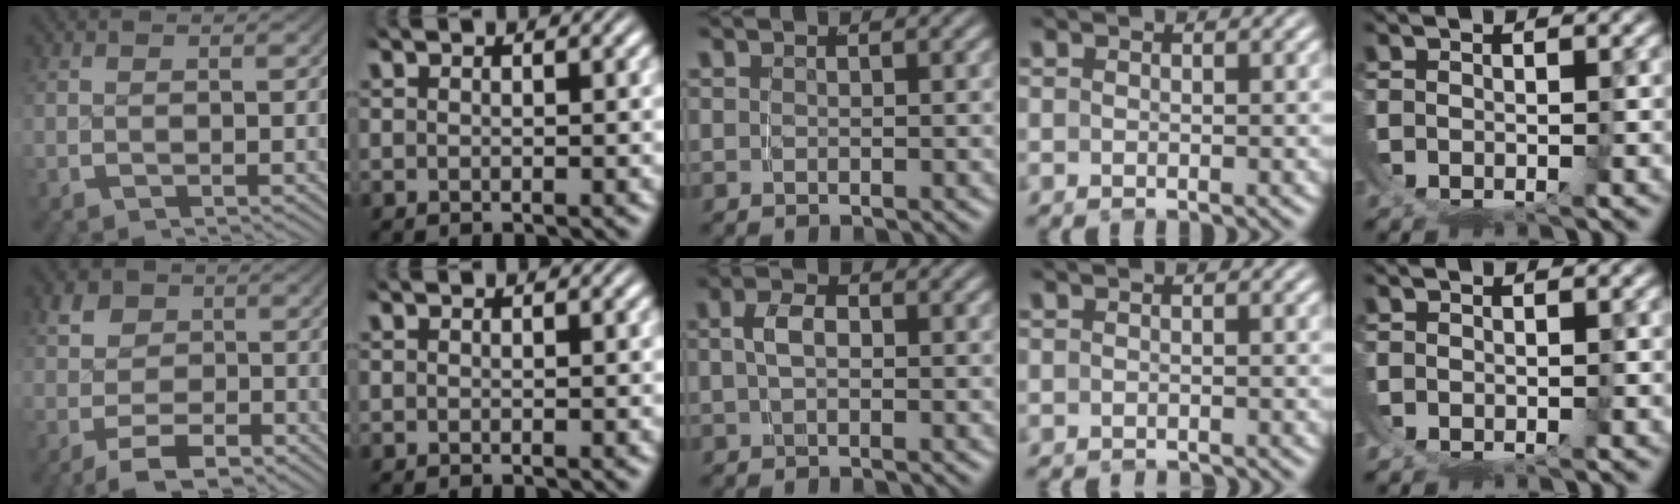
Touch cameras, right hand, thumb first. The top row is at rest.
{"thumb": {"total": 4.7, "force": [-1.7, 3.6, 2.6], "torque": [-0.034, -0.022, -0.023]}, "middle": {"total": 2.4, "force": [0.5, 1.3, 1.9], "torque": [-0.033, 0.007, 0.003]}, "ring": {"total": 1.4, "force": [-1.4, 0.0, -0.1], "torque": [-0.002, -0.009, -0.019]}, "little": {"total": 0.6, "force": [0.1, 0.6, 0.2], "torque": [-0.007, 0.002, -0.001]}}